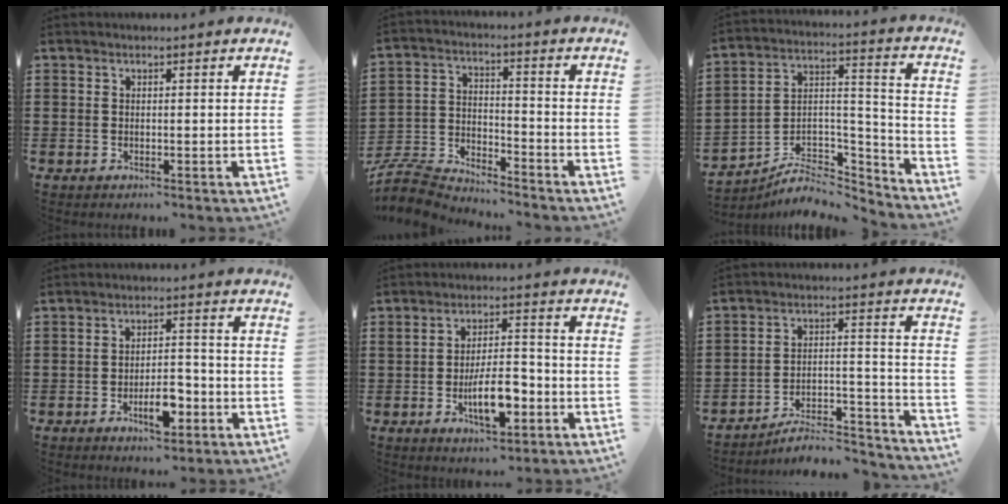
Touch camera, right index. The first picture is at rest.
{"total": 6.9, "force": [-6.7, 1.3, 1.0], "torque": [-0.045, 0.003, -0.141]}
{"total": 7.3, "force": [-6.1, 3.2, 2.3], "torque": [-0.040, 0.015, -0.117]}
{"total": 6.3, "force": [-2.8, 2.5, 5.0], "torque": [-0.092, 0.005, -0.050]}
{"total": 7.9, "force": [-2.7, 3.1, 6.7], "torque": [-0.122, -0.001, -0.052]}
{"total": 6.6, "force": [-5.9, 1.6, 2.3], "torque": [-0.033, 0.008, -0.115]}